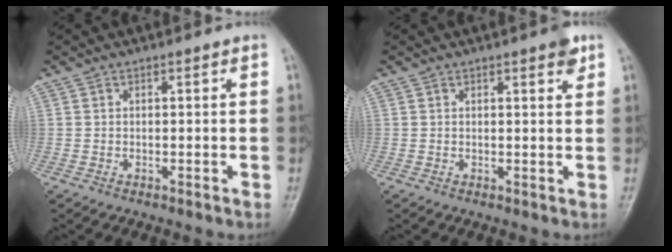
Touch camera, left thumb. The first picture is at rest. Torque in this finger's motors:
{"motor_torque": [0.73, 0.28, 0.27, -0.29, 0.00]}